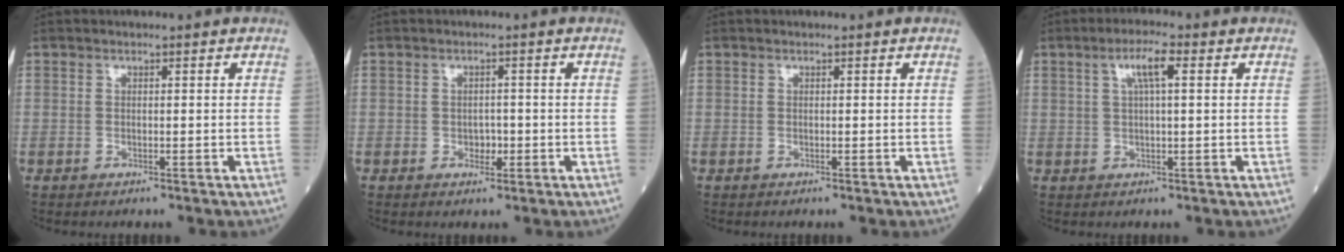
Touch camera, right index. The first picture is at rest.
{"total": 1.7, "force": [-0.5, 1.2, 1.1], "torque": [-0.013, 0.003, -0.006]}
{"total": 0.0}
{"total": 4.7, "force": [1.7, 0.6, 4.3], "torque": [-0.082, 0.011, 0.031]}